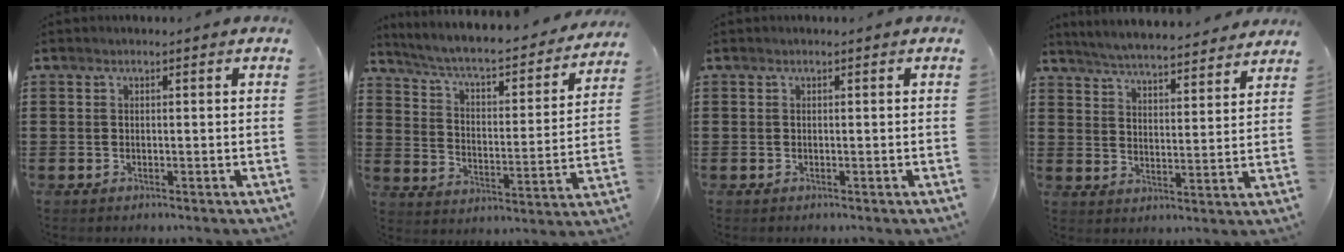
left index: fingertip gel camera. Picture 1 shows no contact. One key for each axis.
{"total": 4.8, "fx": 4.1, "fy": 0.4, "fz": 2.5, "tx": -0.069, "ty": -0.037, "tz": 0.059}
{"total": 0.0}
{"total": 5.1, "fx": 5.0, "fy": -0.5, "fz": 0.7, "tx": -0.037, "ty": -0.036, "tz": 0.086}